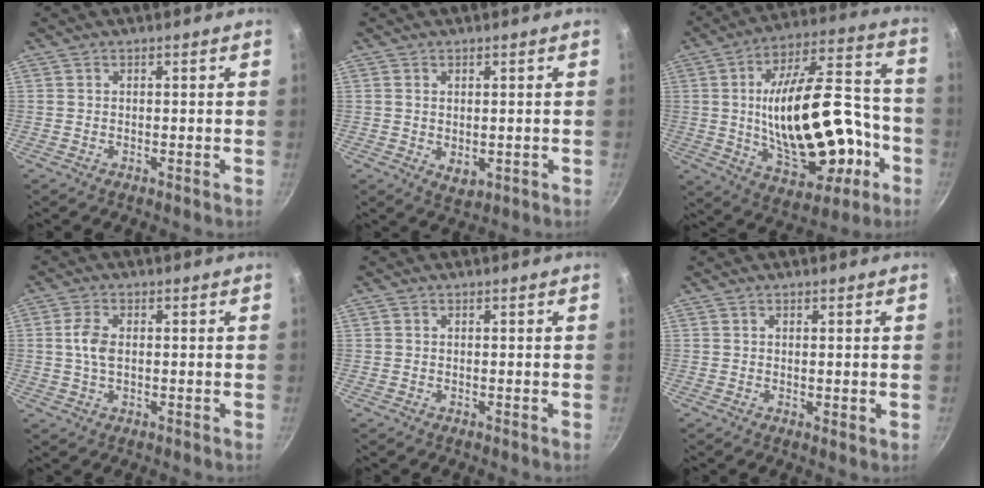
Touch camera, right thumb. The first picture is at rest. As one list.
[{"total": 3.2, "force": [0.0, 2.1, 2.4], "torque": [-0.036, -0.010, 0.004]}, {"total": 26.8, "force": [-4.3, 13.7, 22.7], "torque": [-0.336, 0.054, -0.038]}, {"total": 4.4, "force": [0.3, 2.5, 3.6], "torque": [-0.073, 0.007, 0.003]}, {"total": 0.0}, {"total": 0.9, "force": [0.2, 0.2, 0.9], "torque": [-0.013, -0.003, 0.001]}]